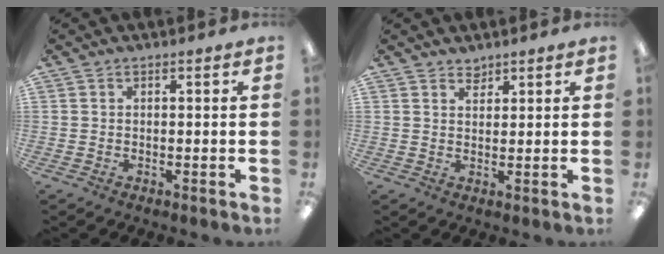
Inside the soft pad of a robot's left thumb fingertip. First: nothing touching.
{"total": 2.1, "force": [2.0, 0.7, 0.2], "torque": [0.003, -0.008, 0.036]}